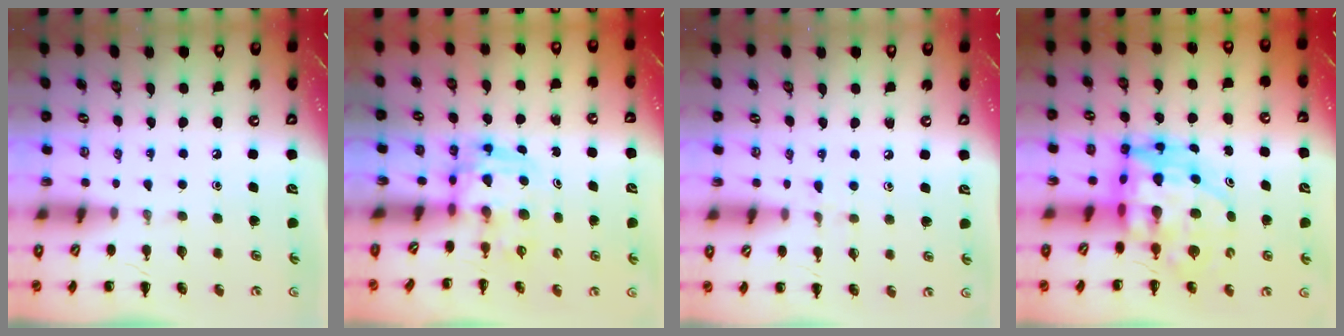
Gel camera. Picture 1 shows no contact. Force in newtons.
{"total": 3.7, "press": 3.7, "slide": 0.6}
{"total": 4.8, "press": 4.4, "slide": 1.9}
{"total": 12.5, "press": 12.0, "slide": 3.4}